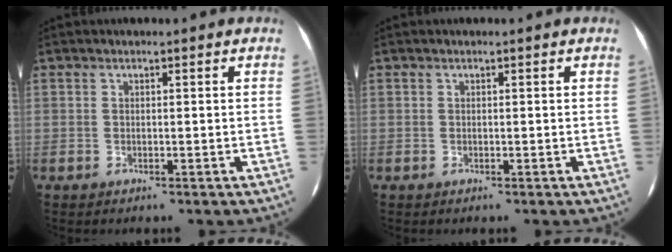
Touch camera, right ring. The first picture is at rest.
{"total": 0.0}